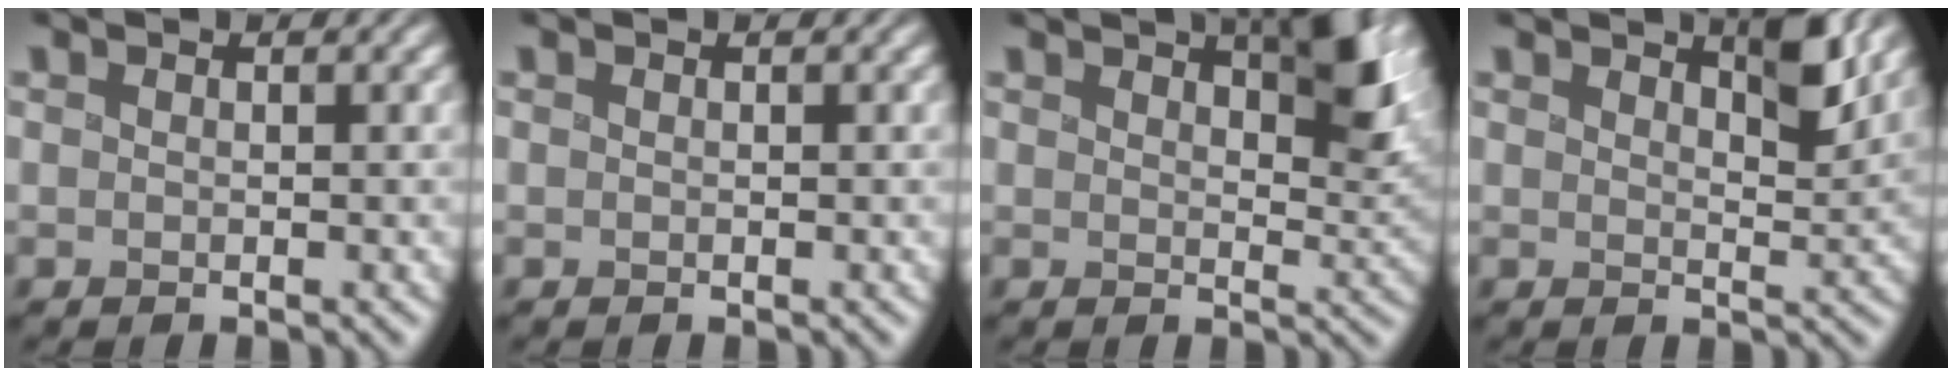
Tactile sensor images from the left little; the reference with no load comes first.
{"total": 0.0}
{"total": 6.1, "force": [3.5, 2.1, 4.5], "torque": [-0.061, 0.004, 0.055]}
{"total": 3.6, "force": [2.6, 0.9, 2.3], "torque": [-0.029, -0.001, 0.033]}